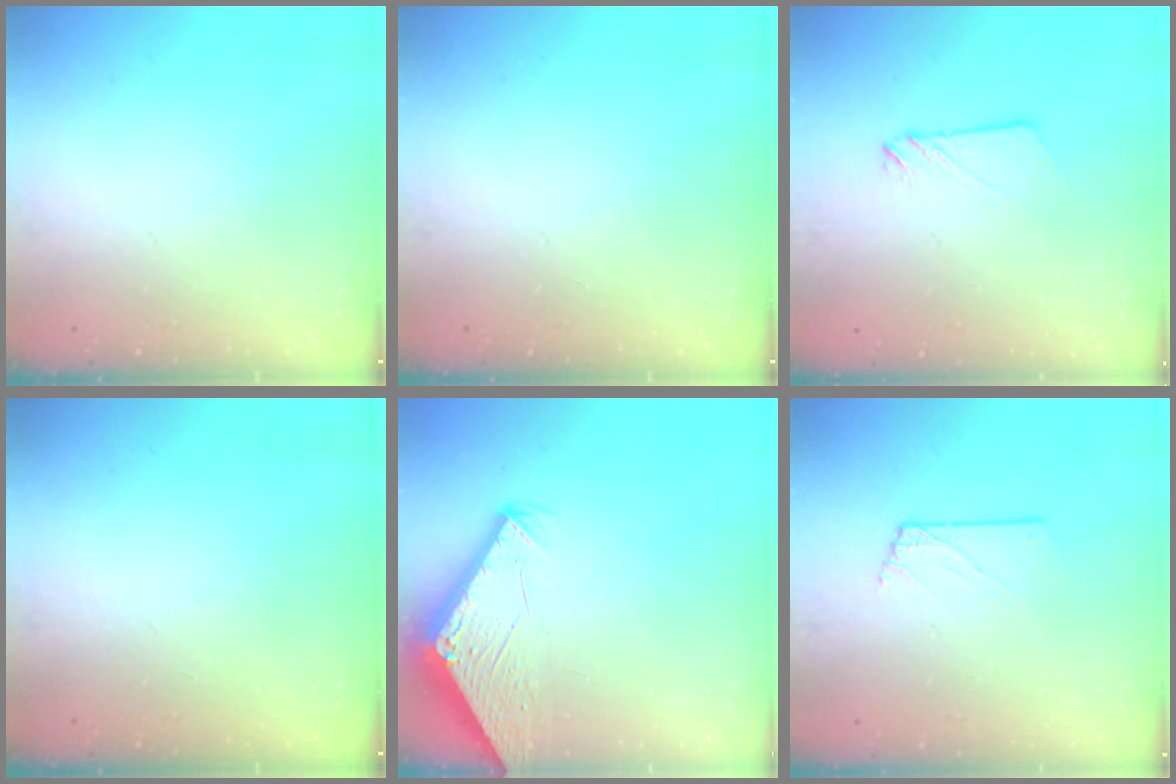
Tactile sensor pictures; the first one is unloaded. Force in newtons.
{"total": 0.0}
{"total": 2.3, "press": 2.3, "slide": 0.3}
{"total": 0.0}
{"total": 2.8, "press": 2.8, "slide": 0.1}
{"total": 1.6, "press": 1.6, "slide": 0.2}